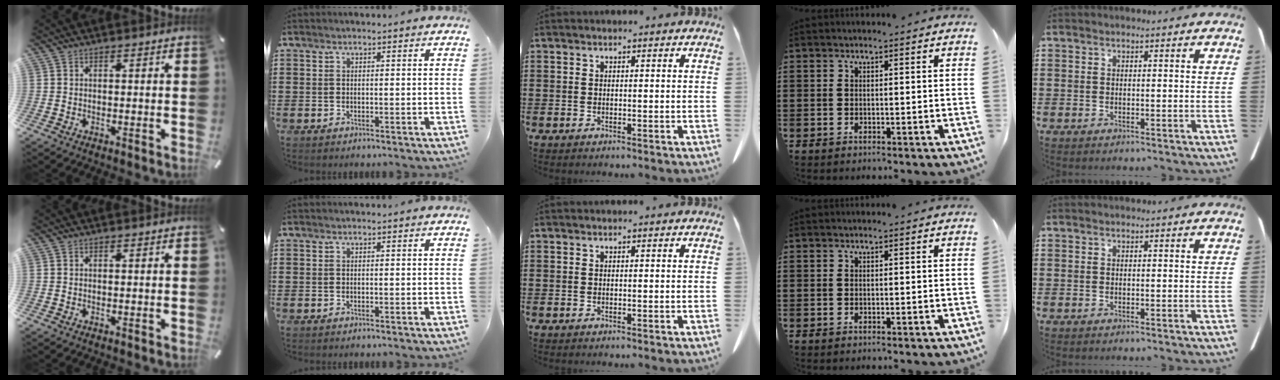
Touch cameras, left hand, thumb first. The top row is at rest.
{}